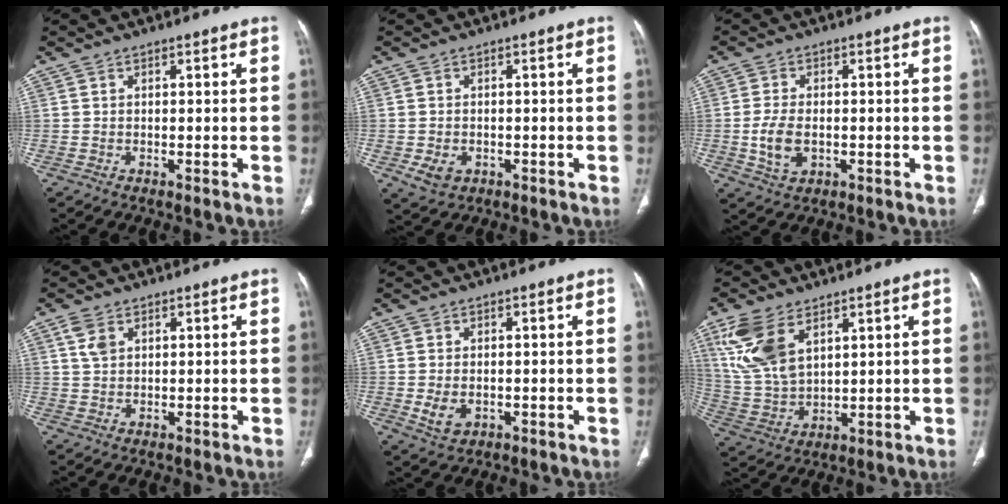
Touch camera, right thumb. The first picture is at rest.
{"total": 3.7, "force": [-1.1, 2.9, 2.1], "torque": [-0.035, 0.002, -0.008]}
{"total": 6.2, "force": [-0.9, 3.8, 4.8], "torque": [-0.099, -0.001, -0.013]}
{"total": 3.3, "force": [1.6, 2.1, 2.0], "torque": [-0.040, 0.002, 0.038]}
{"total": 4.1, "force": [-0.7, 2.8, 2.9], "torque": [-0.053, -0.004, -0.003]}
{"total": 12.8, "force": [6.3, 7.0, 8.7], "torque": [-0.185, -0.016, 0.141]}